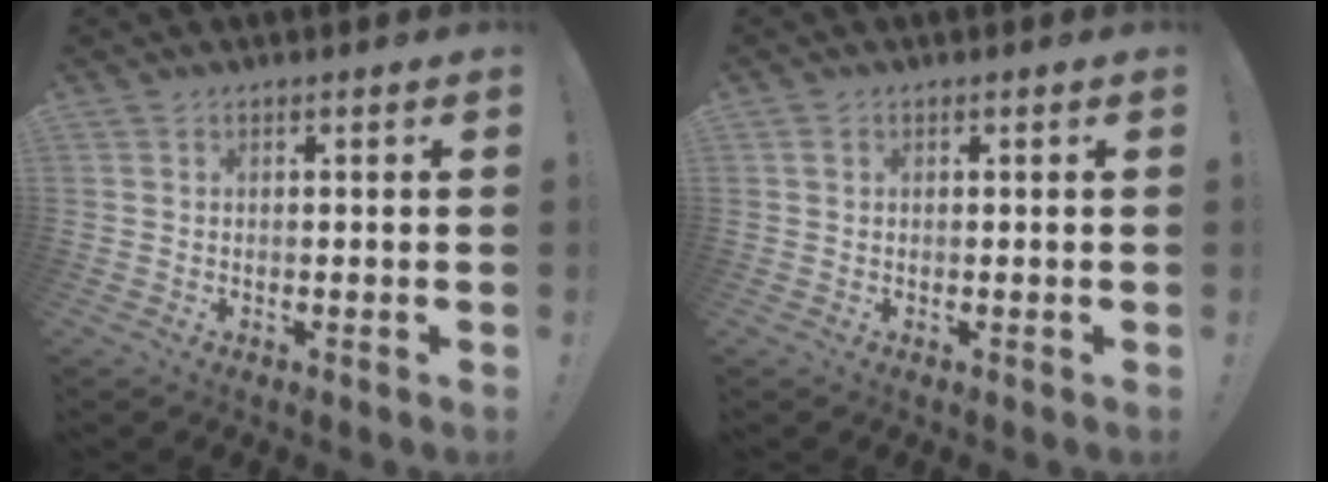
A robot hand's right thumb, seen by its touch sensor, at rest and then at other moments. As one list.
[{"total": 1.3, "force": [0.5, 1.1, 0.6], "torque": [-0.006, 0.002, 0.009]}]